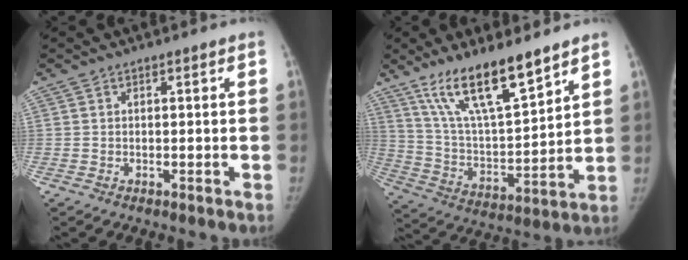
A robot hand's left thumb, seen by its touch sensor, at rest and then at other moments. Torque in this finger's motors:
{"motor_torque": [1.09, 1.19, 1.06, -1.71, 0.38]}